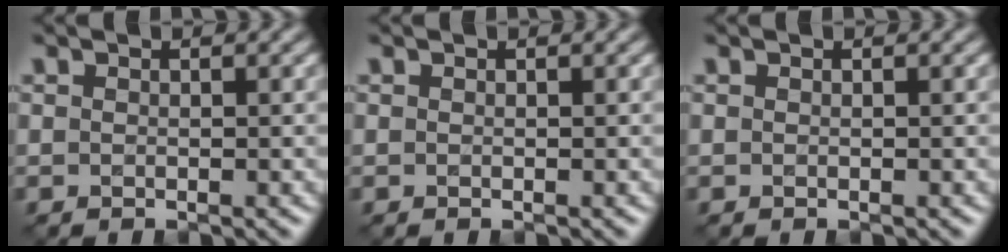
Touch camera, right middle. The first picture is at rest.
{"total": 0.0}
{"total": 0.0}